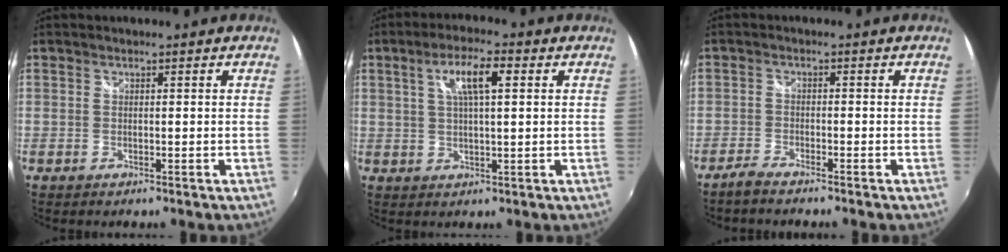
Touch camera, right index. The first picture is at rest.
{"total": 7.0, "force": [2.3, 1.6, 6.4], "torque": [-0.117, 0.010, 0.042]}
{"total": 3.0, "force": [-2.7, 0.3, 1.2], "torque": [-0.044, -0.005, -0.057]}